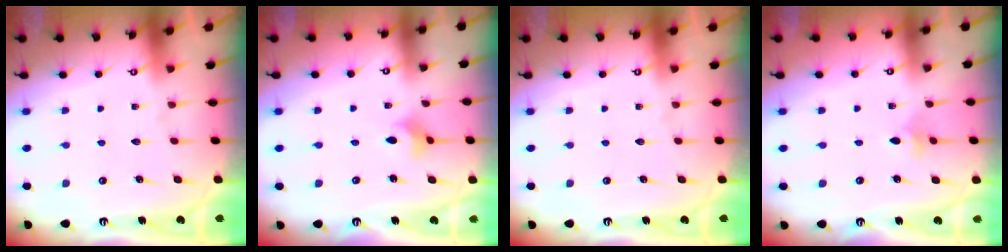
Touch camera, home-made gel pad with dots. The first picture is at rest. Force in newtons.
{"total": 2.7, "press": 2.7, "slide": 0.5}
{"total": 0.0}
{"total": 2.6, "press": 2.6, "slide": 0.5}